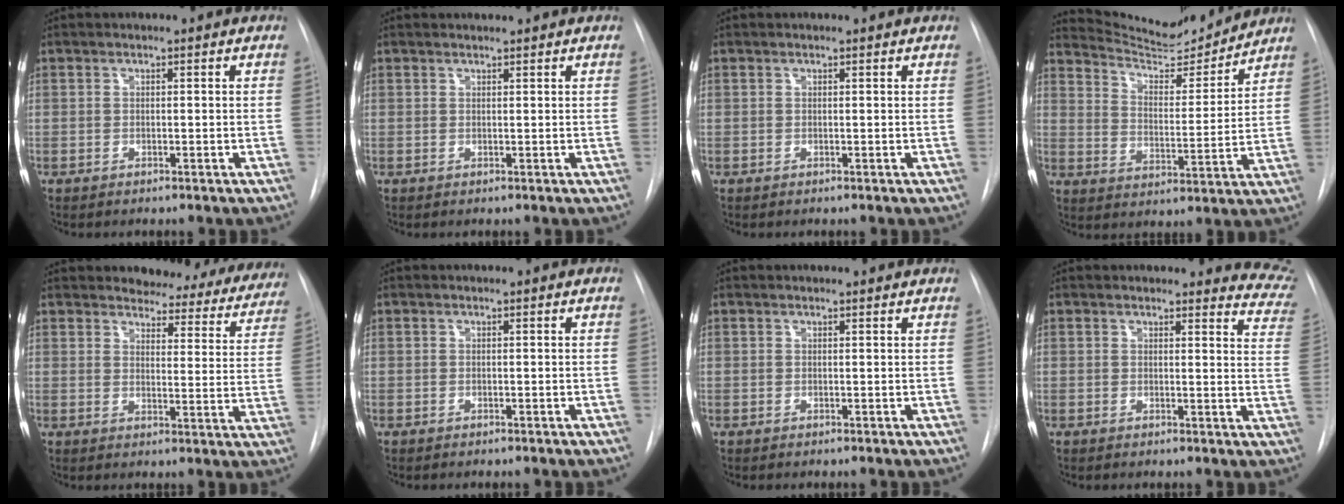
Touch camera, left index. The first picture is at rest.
{"total": 0.5, "force": [-0.4, -0.3, -0.2], "torque": [-0.005, -0.002, 0.000]}
{"total": 0.8, "force": [-0.8, -0.2, -0.2], "torque": [0.002, 0.002, -0.010]}
{"total": 11.6, "force": [11.5, 0.9, 1.7], "torque": [-0.032, -0.015, 0.179]}
{"total": 17.7, "force": [16.2, 5.5, 4.4], "torque": [-0.032, -0.055, 0.173]}
{"total": 0.0}
{"total": 0.6, "force": [0.6, 0.0, 0.0], "torque": [-0.009, 0.008, 0.003]}
{"total": 9.4, "force": [9.2, 1.8, 0.1], "torque": [0.048, -0.083, 0.049]}